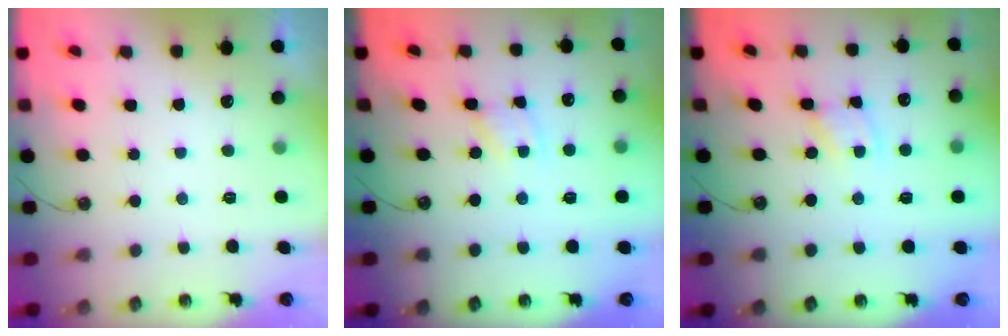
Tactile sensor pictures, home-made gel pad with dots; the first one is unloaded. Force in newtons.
{"total": 1.2, "press": 1.2, "slide": 0.2}
{"total": 1.9, "press": 1.9, "slide": 0.1}